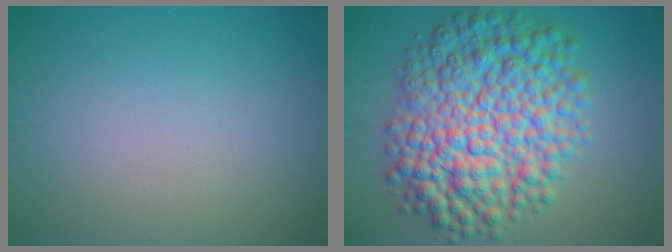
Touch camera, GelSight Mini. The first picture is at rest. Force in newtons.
{"total": 11.3, "press": 11.3, "slide": 0.1}